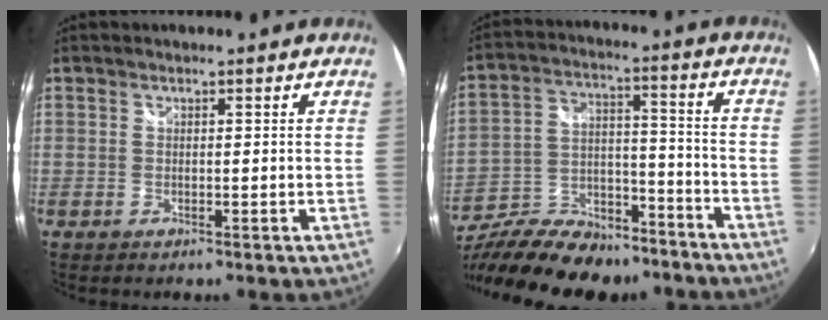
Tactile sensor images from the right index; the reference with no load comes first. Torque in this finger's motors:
{"motor_torque": [0.67, -0.64, 0.31, 0.14]}